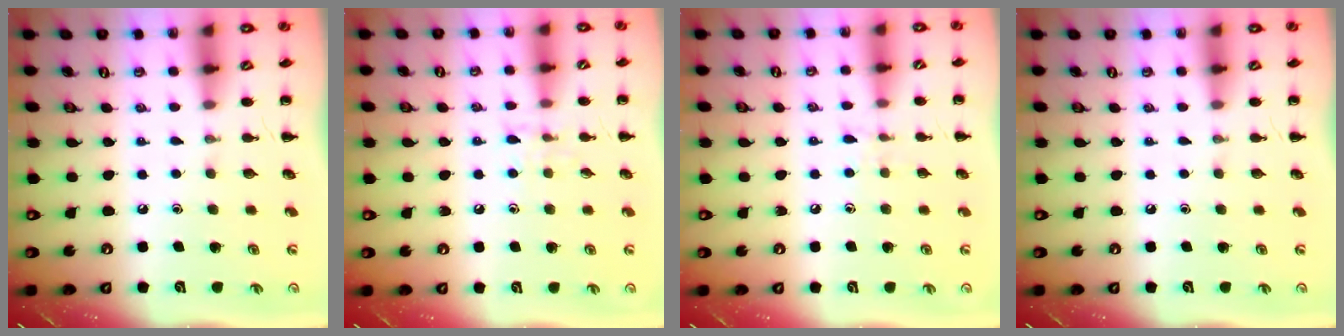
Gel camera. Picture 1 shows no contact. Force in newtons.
{"total": 6.0, "press": 5.9, "slide": 1.2}
{"total": 5.7, "press": 5.3, "slide": 2.2}
{"total": 0.0}